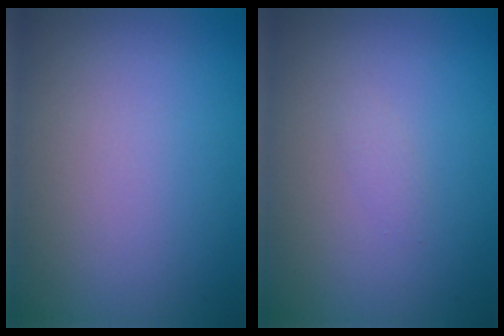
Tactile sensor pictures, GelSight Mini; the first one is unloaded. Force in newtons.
{"total": 0.7, "press": 0.6, "slide": 0.1}